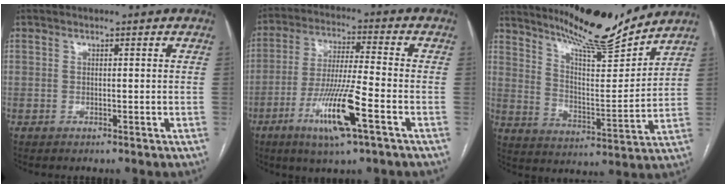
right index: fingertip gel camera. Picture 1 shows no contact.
{"total": 12.3, "force": [-5.4, 0.4, 11.1], "torque": [-0.215, -0.018, -0.099]}
{"total": 14.2, "force": [13.0, 0.3, 5.7], "torque": [-0.099, -0.023, 0.214]}